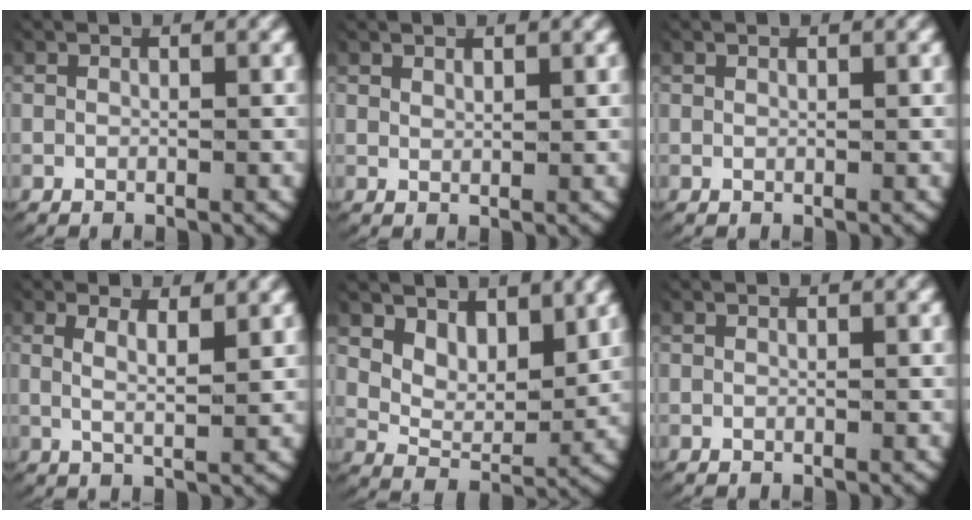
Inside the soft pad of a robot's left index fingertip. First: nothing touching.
{"total": 1.1, "force": [1.1, -0.1, 0.1], "torque": [-0.004, -0.005, 0.025]}
{"total": 0.0}
{"total": 2.7, "force": [1.2, 0.7, 2.3], "torque": [-0.043, -0.012, 0.023]}
{"total": 5.3, "force": [2.7, 3.3, 3.1], "torque": [-0.060, -0.014, 0.048]}
{"total": 0.0}